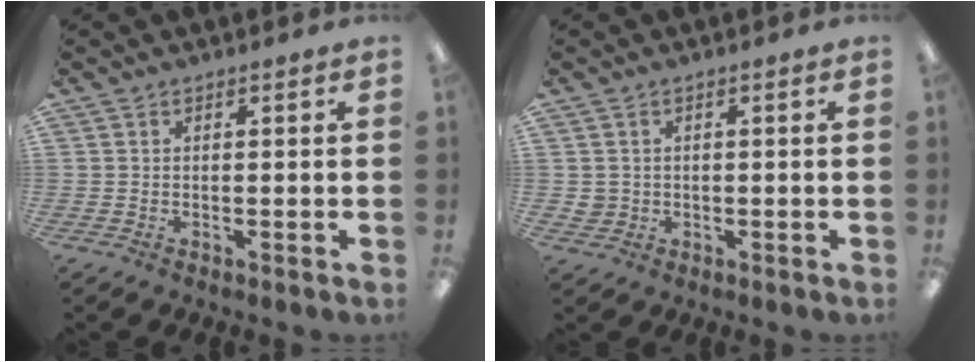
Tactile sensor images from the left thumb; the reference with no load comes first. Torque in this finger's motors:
{"motor_torque": [-0.37, 0.09, 0.24, -0.31, 0.02]}